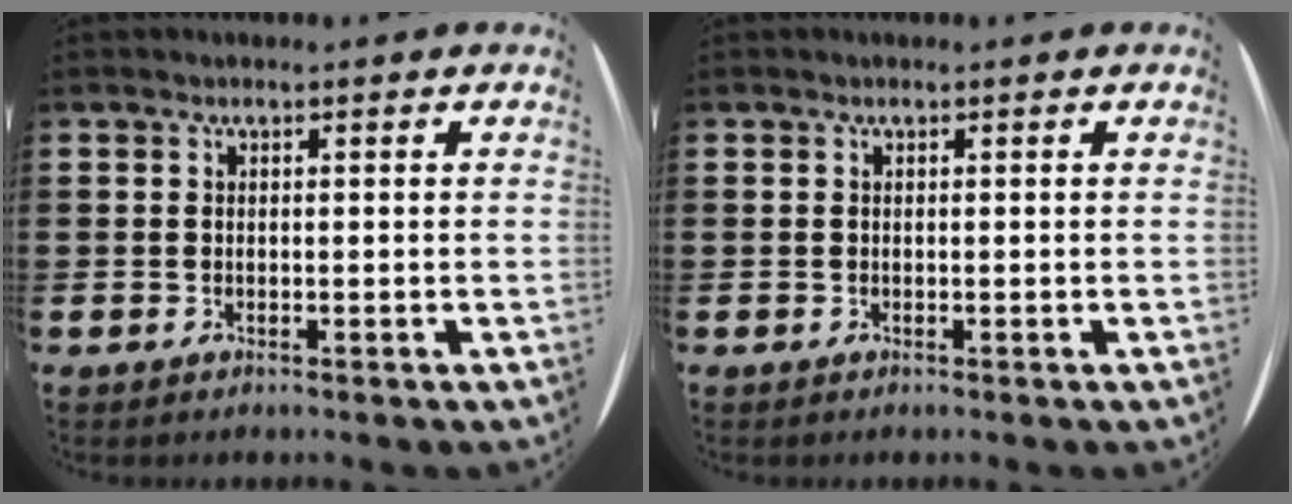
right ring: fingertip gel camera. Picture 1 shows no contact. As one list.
[{"total": 0.0}]